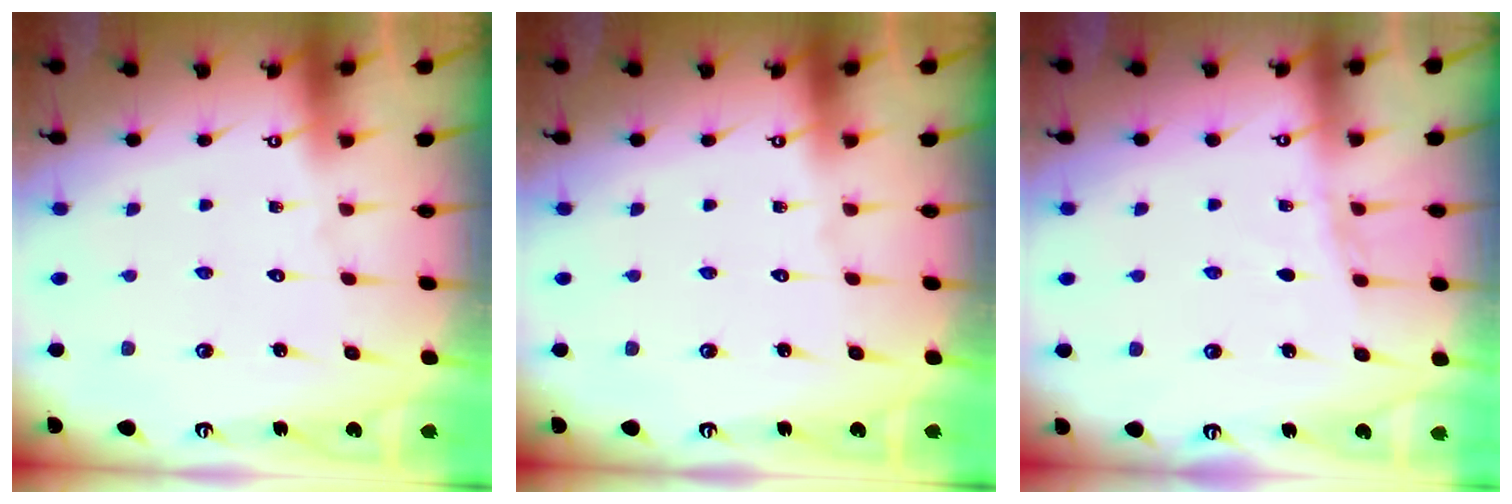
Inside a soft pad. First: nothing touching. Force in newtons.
{"total": 0.0}
{"total": 4.9, "press": 4.9, "slide": 0.5}